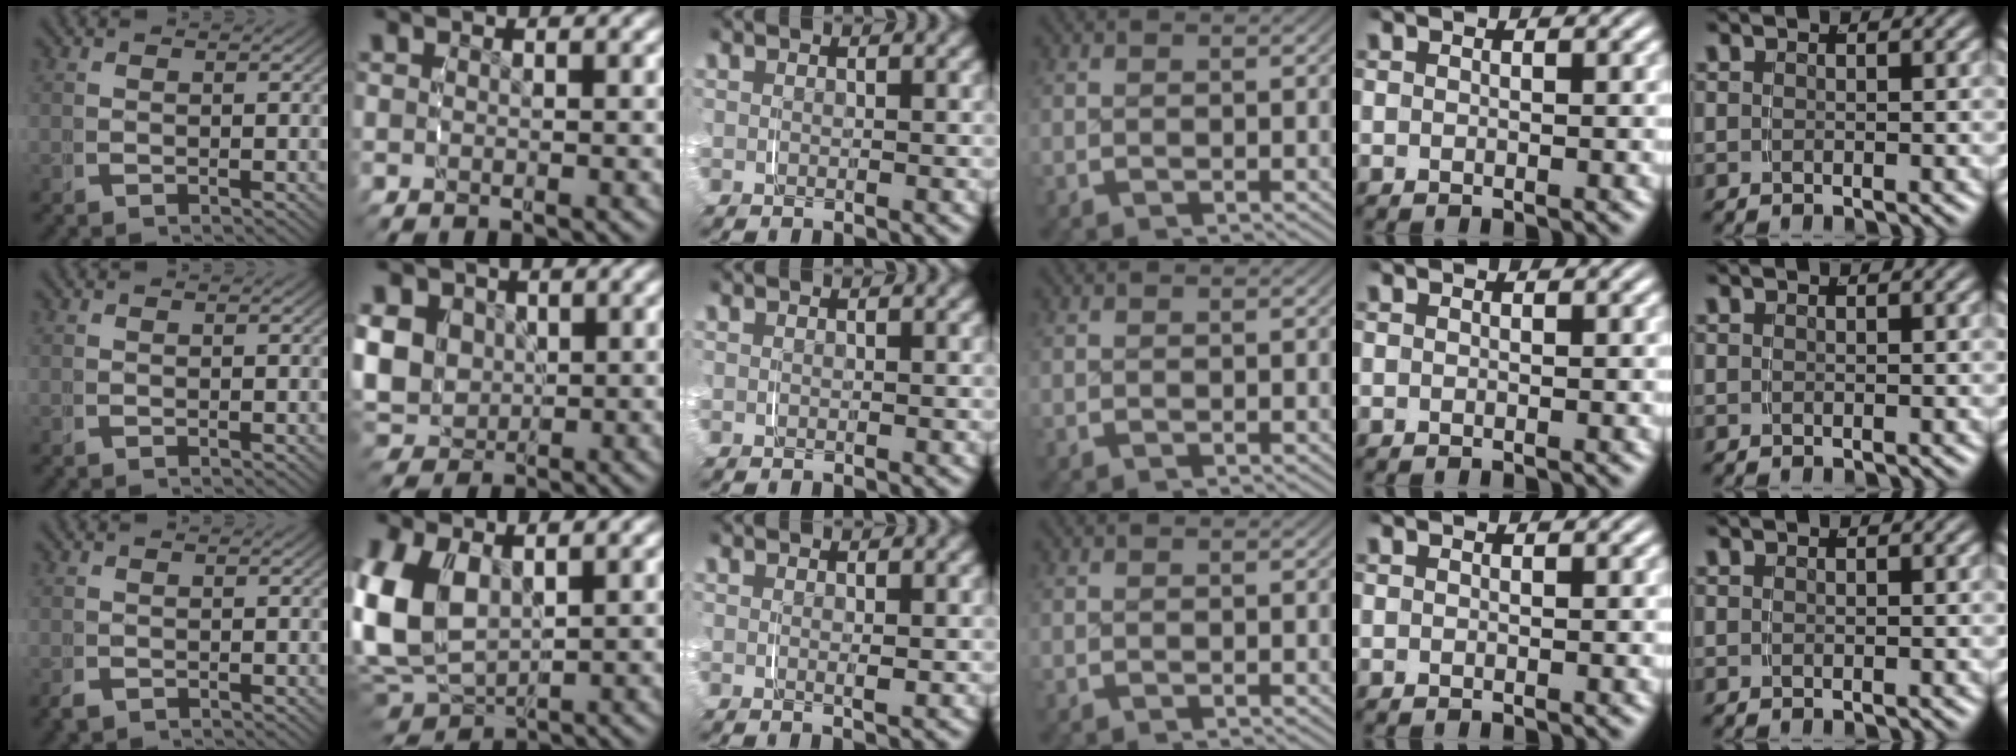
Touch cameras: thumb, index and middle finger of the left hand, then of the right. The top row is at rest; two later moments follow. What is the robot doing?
{"motion": "grasp_and_lifting", "object": "toothpaste"}